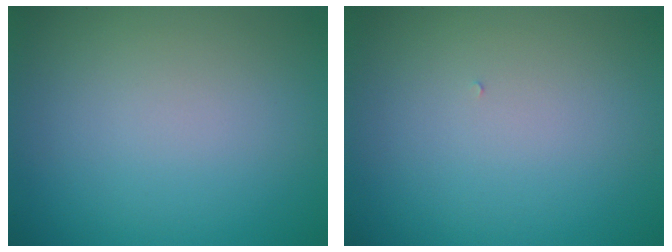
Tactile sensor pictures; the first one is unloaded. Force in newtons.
{"total": 0.0}